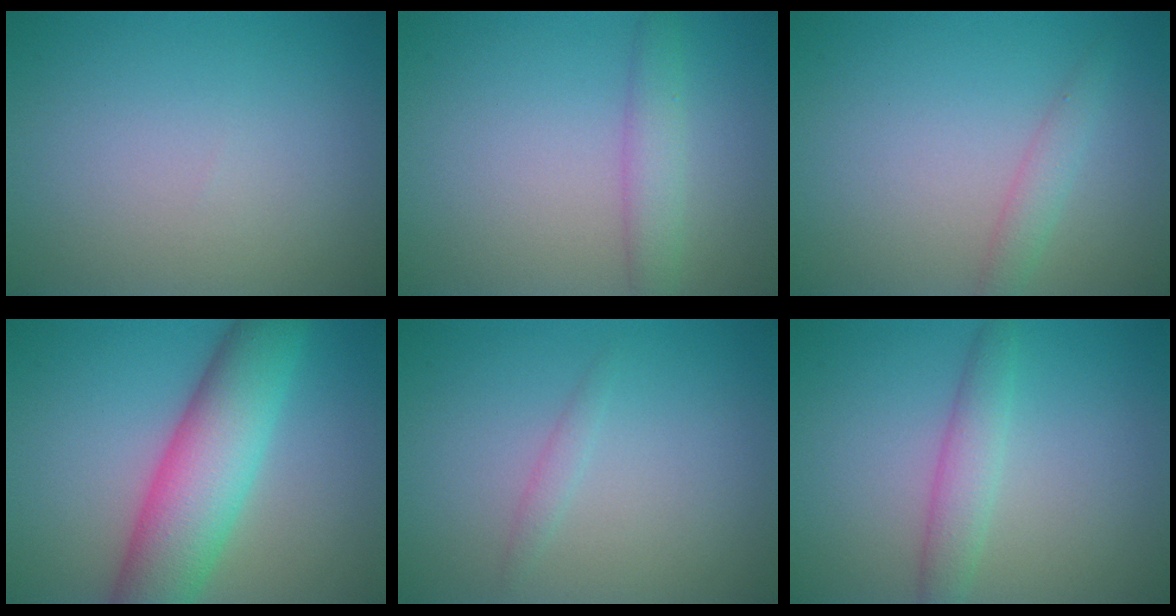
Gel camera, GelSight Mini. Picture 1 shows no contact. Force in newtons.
{"total": 2.6, "press": 2.6, "slide": 0.0}
{"total": 1.7, "press": 1.7, "slide": 0.1}
{"total": 8.9, "press": 8.9, "slide": 0.4}
{"total": 0.9, "press": 0.9, "slide": 0.1}
{"total": 2.6, "press": 2.6, "slide": 0.0}